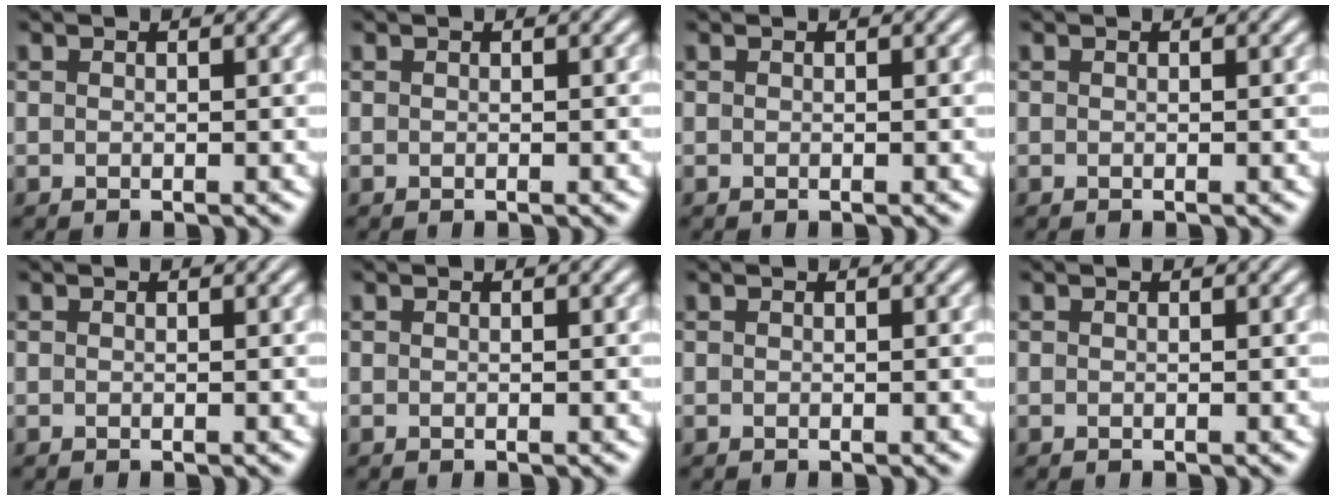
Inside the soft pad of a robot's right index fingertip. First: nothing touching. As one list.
[{"total": 0.0}, {"total": 0.0}, {"total": 0.0}, {"total": 0.0}, {"total": 0.0}, {"total": 0.0}, {"total": 0.0}]